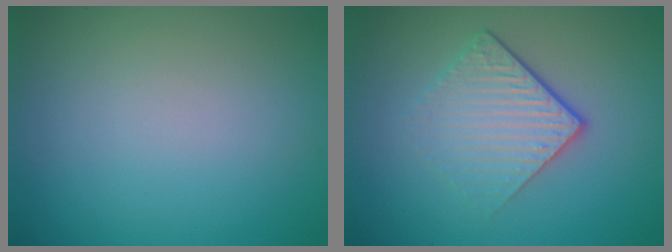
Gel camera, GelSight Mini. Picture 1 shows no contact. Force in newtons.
{"total": 4.4, "press": 2.7, "slide": 3.5}